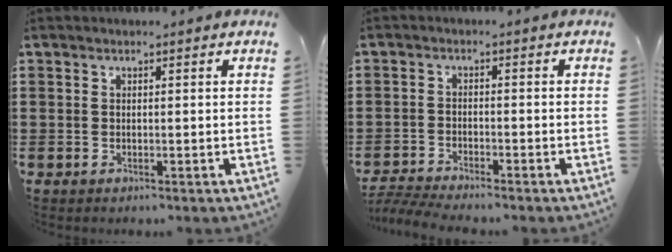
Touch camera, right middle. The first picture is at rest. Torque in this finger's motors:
{"motor_torque": [2.14, 0.00, 0.01, 0.02]}